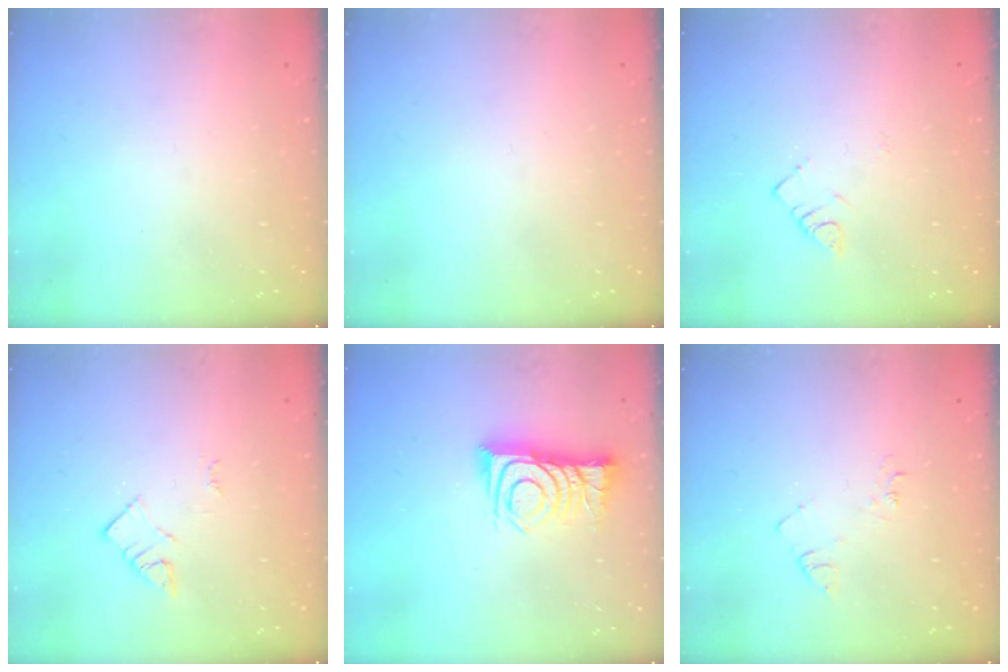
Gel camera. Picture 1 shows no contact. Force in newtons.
{"total": 0.0}
{"total": 3.1, "press": 3.1, "slide": 0.5}
{"total": 2.3, "press": 2.3, "slide": 0.3}
{"total": 11.5, "press": 11.5, "slide": 0.6}
{"total": 5.7, "press": 5.7, "slide": 0.5}